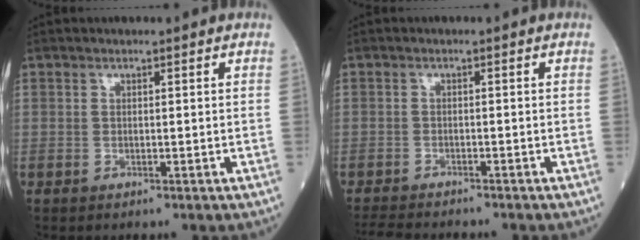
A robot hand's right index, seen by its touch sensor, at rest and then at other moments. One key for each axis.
{"total": 5.6, "fx": -5.3, "fy": 1.0, "fz": 1.6, "tx": -0.025, "ty": -0.017, "tz": -0.090}